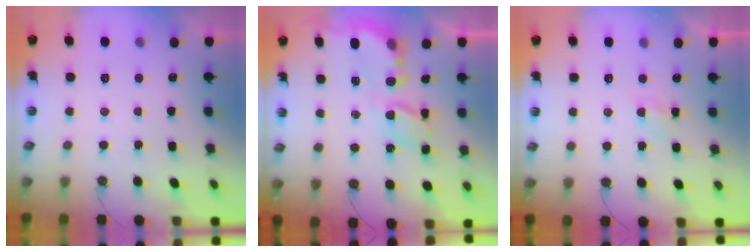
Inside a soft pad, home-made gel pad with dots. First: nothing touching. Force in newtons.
{"total": 7.3, "press": 7.2, "slide": 0.6}
{"total": 2.3, "press": 2.3, "slide": 0.4}